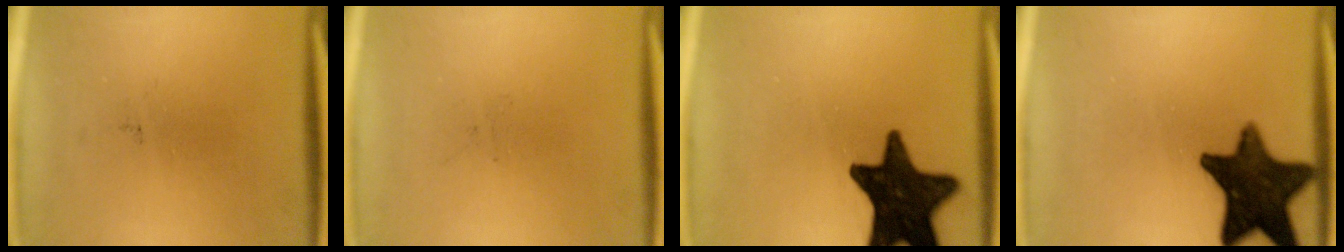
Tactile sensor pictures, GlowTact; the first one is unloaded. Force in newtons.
{"total": 0.0}
{"total": 16.9}
{"total": 15.0}